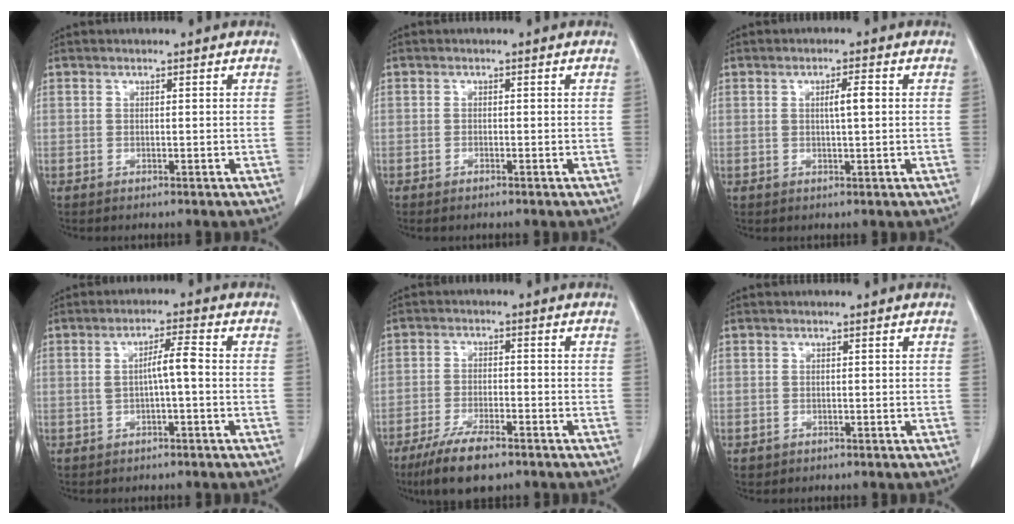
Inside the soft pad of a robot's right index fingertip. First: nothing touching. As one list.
[{"total": 0.6, "force": [-0.5, 0.2, 0.3], "torque": [-0.009, -0.001, -0.005]}, {"total": 2.6, "force": [0.5, 0.3, 2.5], "torque": [-0.043, 0.002, 0.012]}, {"total": 3.8, "force": [-0.1, 0.3, 3.8], "torque": [-0.064, 0.009, 0.002]}, {"total": 8.2, "force": [-5.8, 2.1, 5.4], "torque": [-0.099, -0.014, -0.099]}, {"total": 0.9, "force": [-0.2, 0.9, 0.0], "torque": [0.001, 0.007, -0.003]}]